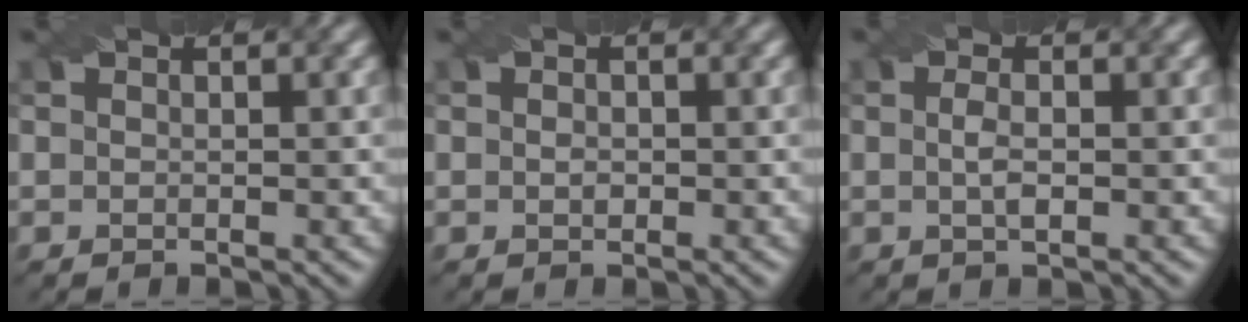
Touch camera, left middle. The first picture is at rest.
{"total": 0.8, "force": [-0.1, 0.6, 0.5], "torque": [-0.010, -0.002, -0.002]}
{"total": 1.6, "force": [-0.1, 0.5, 1.5], "torque": [-0.033, 0.002, -0.002]}